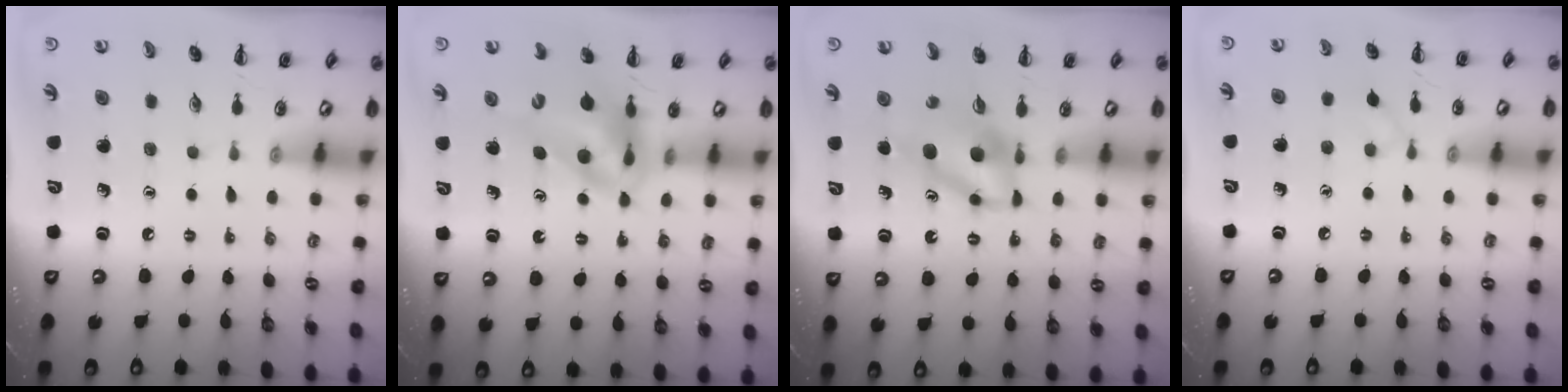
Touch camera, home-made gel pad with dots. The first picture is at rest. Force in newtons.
{"total": 9.4, "press": 9.0, "slide": 2.8}
{"total": 7.6, "press": 7.4, "slide": 1.6}
{"total": 3.2, "press": 3.0, "slide": 1.3}